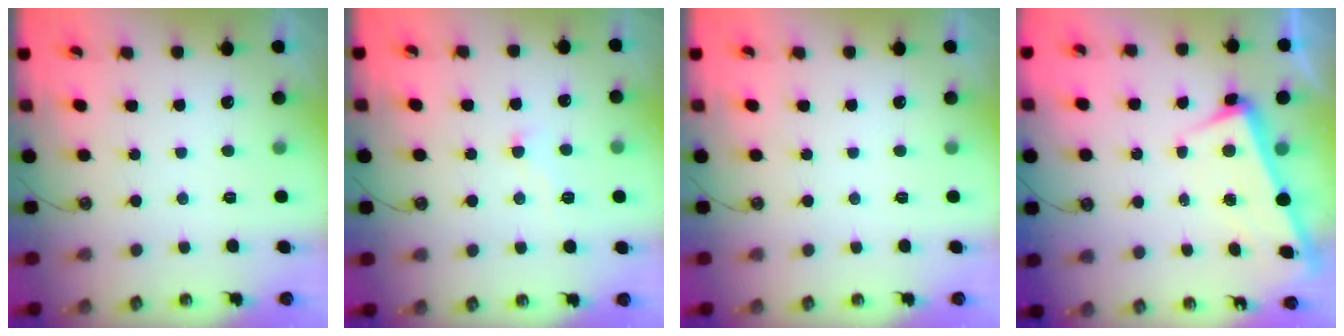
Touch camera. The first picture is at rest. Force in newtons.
{"total": 1.2, "press": 1.0, "slide": 0.7}
{"total": 0.0}
{"total": 3.0, "press": 2.9, "slide": 0.8}